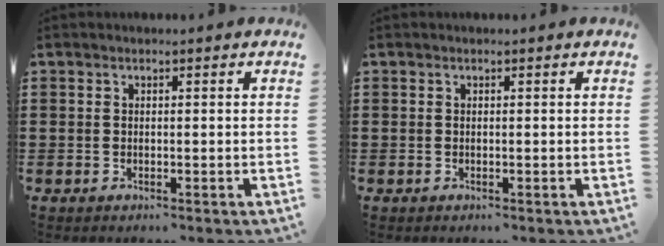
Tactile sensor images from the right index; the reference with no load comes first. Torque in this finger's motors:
{"motor_torque": [0.00, 0.00, 0.00, 0.00]}